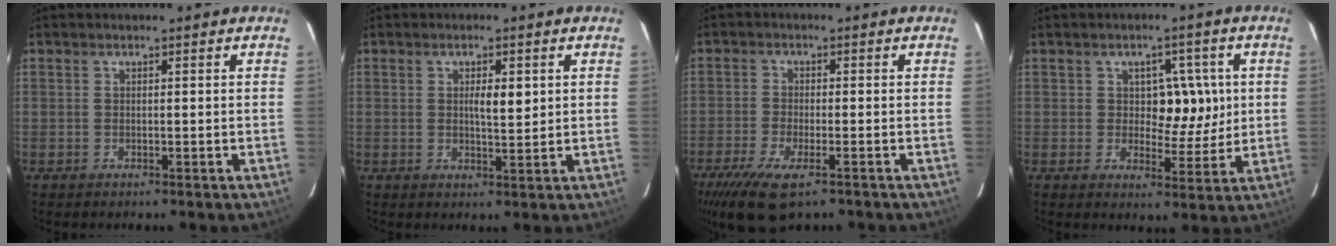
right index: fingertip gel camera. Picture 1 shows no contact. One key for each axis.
{"total": 3.3, "fx": 0.8, "fy": 0.9, "fz": 3.1, "tx": -0.049, "ty": -0.001, "tz": 0.013}
{"total": 9.3, "fx": -6.3, "fy": 2.5, "fz": 6.4, "tx": -0.114, "ty": -0.020, "tz": -0.100}
{"total": 6.4, "fx": 1.1, "fy": 4.1, "fz": 4.8, "tx": -0.053, "ty": 0.012, "tz": 0.023}